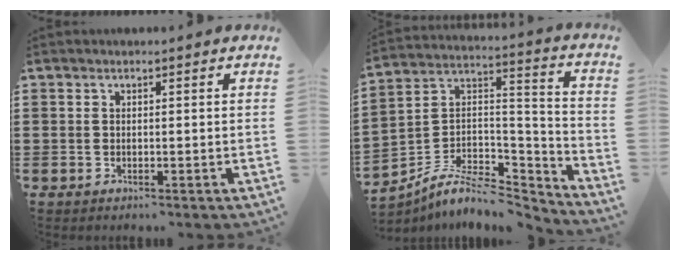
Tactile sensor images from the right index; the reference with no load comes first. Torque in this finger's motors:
{"motor_torque": [0.39, -0.56, 0.01, -0.01]}